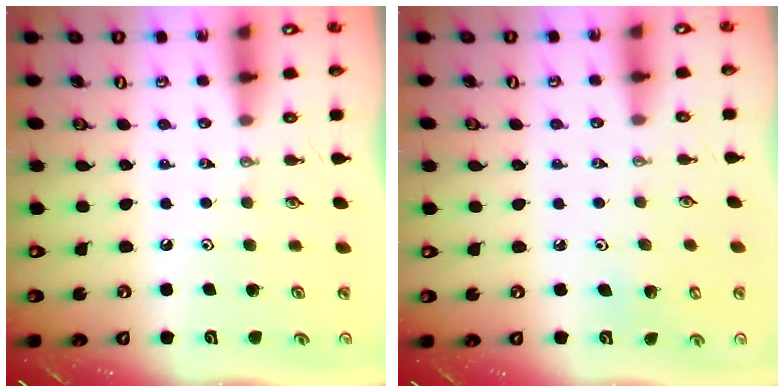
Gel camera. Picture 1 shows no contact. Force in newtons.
{"total": 3.1, "press": 3.1, "slide": 0.2}